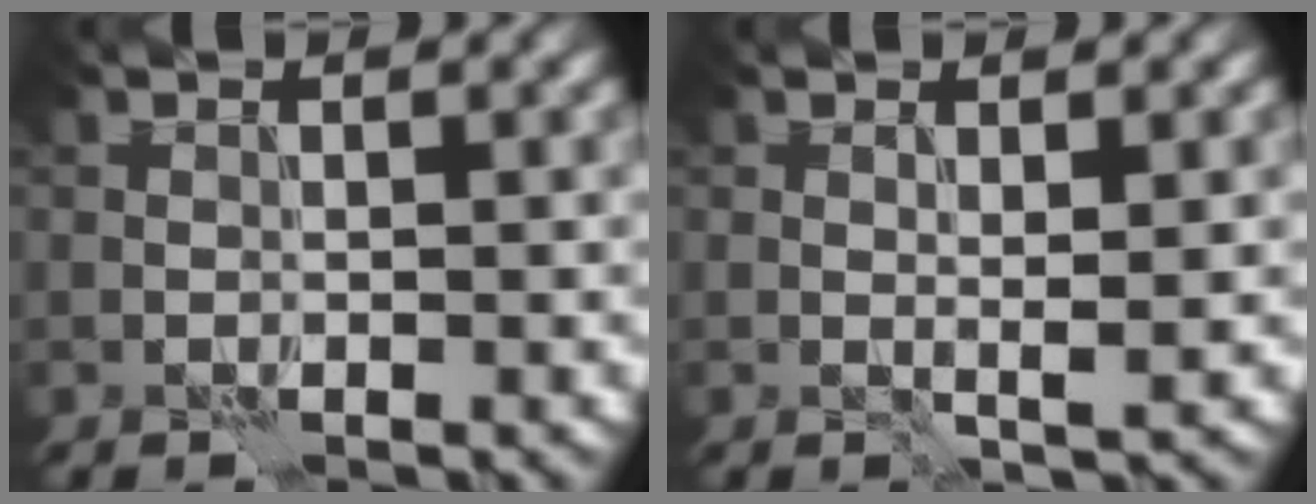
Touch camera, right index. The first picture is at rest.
{"total": 1.2, "force": [0.3, -0.2, 1.1], "torque": [-0.018, -0.002, 0.005]}